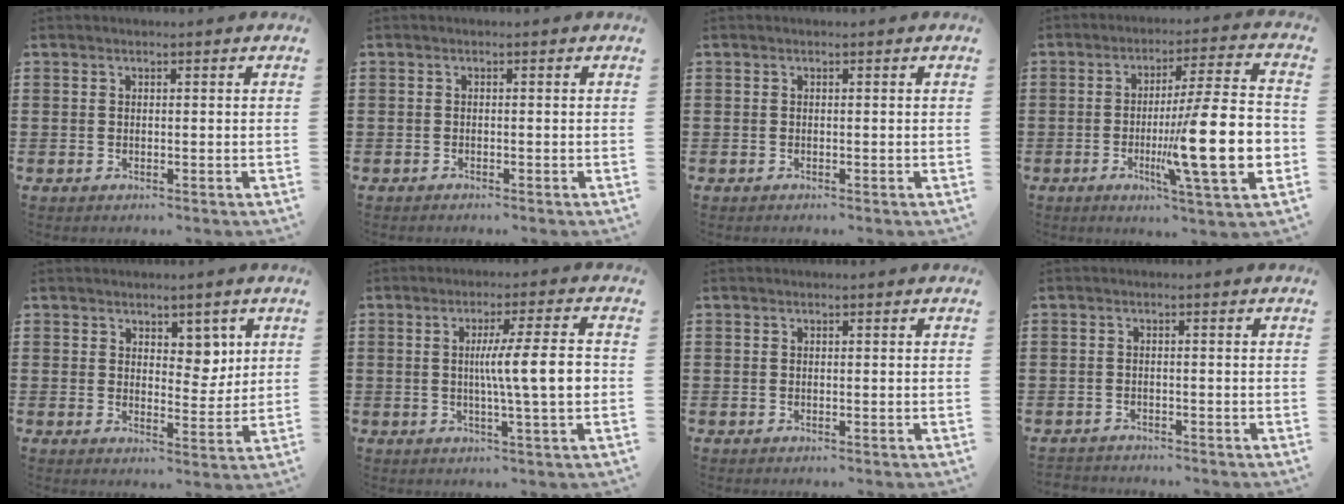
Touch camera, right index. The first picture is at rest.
{"total": 0.5, "force": [-0.5, 0.1, 0.0], "torque": [-0.001, 0.000, -0.011]}
{"total": 0.0}
{"total": 17.2, "force": [-3.8, 2.4, 16.6], "torque": [-0.260, -0.015, -0.063]}
{"total": 4.4, "force": [2.7, 2.9, 1.9], "torque": [-0.023, -0.003, 0.045]}
{"total": 8.7, "force": [0.1, 0.4, 8.7], "torque": [-0.146, -0.004, -0.006]}
{"total": 0.0}
{"total": 1.3, "force": [-1.3, 0.3, -0.2], "torque": [-0.001, 0.004, -0.030]}